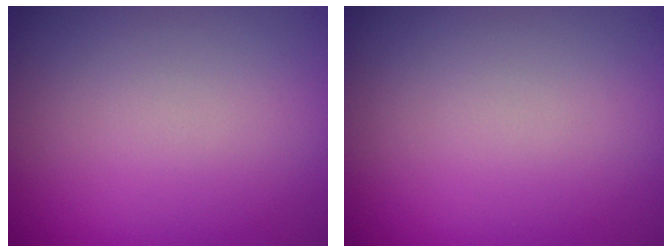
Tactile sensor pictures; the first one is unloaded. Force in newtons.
{"total": 0.0}